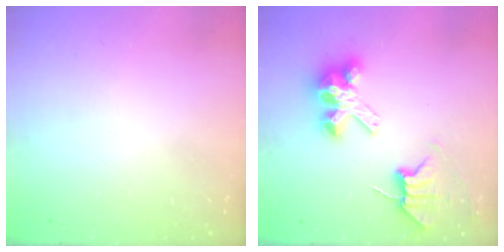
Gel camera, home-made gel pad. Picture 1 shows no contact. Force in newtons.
{"total": 7.8, "press": 7.7, "slide": 1.0}